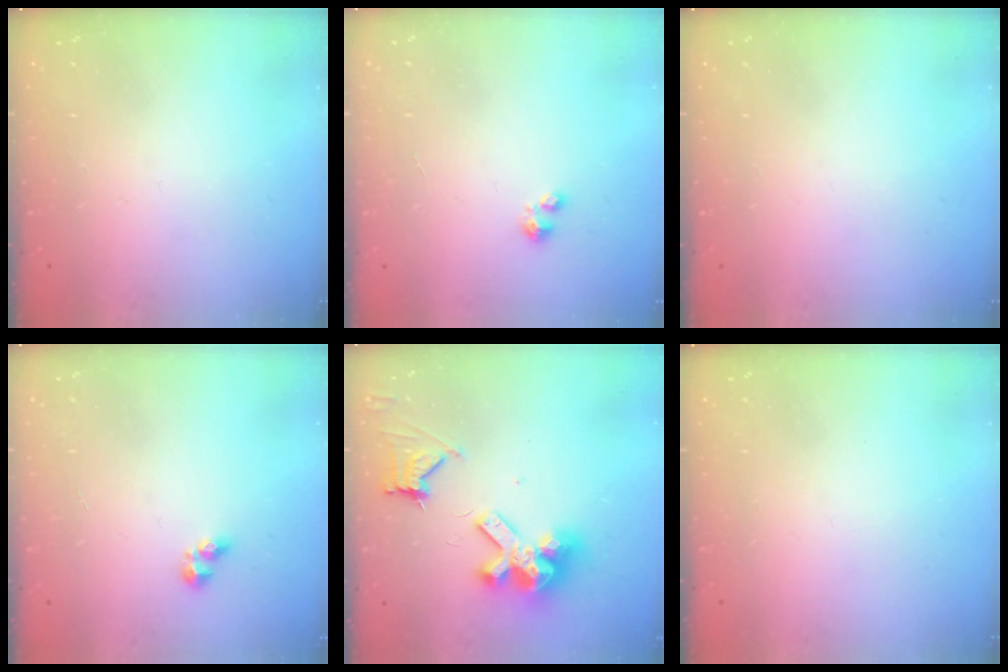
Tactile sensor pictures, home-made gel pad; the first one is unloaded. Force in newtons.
{"total": 2.3, "press": 2.3, "slide": 0.3}
{"total": 0.0}
{"total": 2.6, "press": 2.5, "slide": 0.7}
{"total": 12.3, "press": 12.2, "slide": 1.6}
{"total": 0.0}